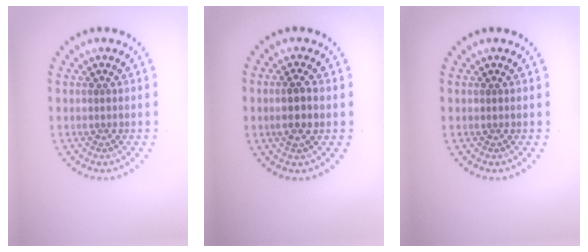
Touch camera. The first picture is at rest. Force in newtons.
{"total": 2.6, "press": 2.5, "slide": 0.7}
{"total": 0.0}